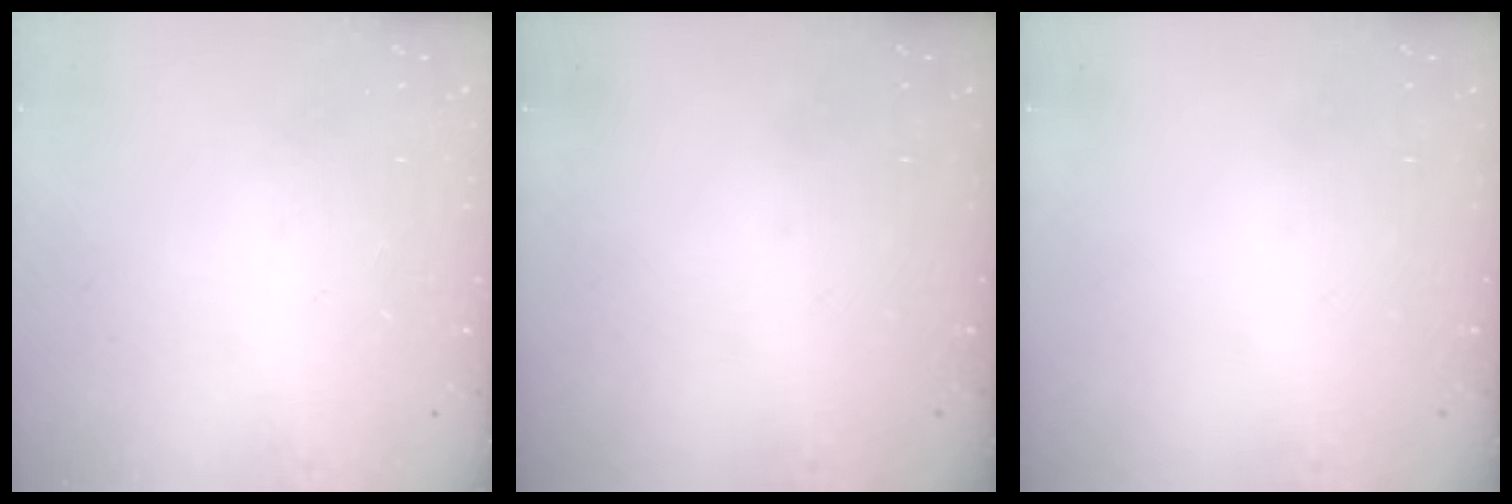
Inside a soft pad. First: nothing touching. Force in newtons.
{"total": 0.0}
{"total": 0.0}